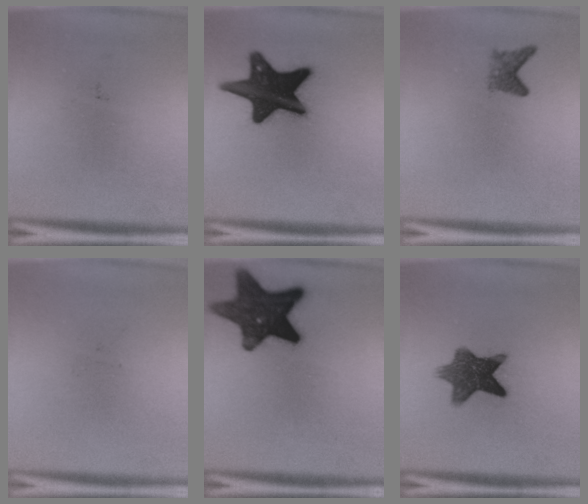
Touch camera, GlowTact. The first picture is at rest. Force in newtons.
{"total": 17.7}
{"total": 2.1}
{"total": 0.0}
{"total": 14.3}
{"total": 9.4}